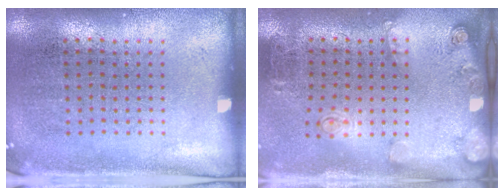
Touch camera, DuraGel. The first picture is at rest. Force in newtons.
{"total": 2.0, "press": 1.2, "slide": 1.6}